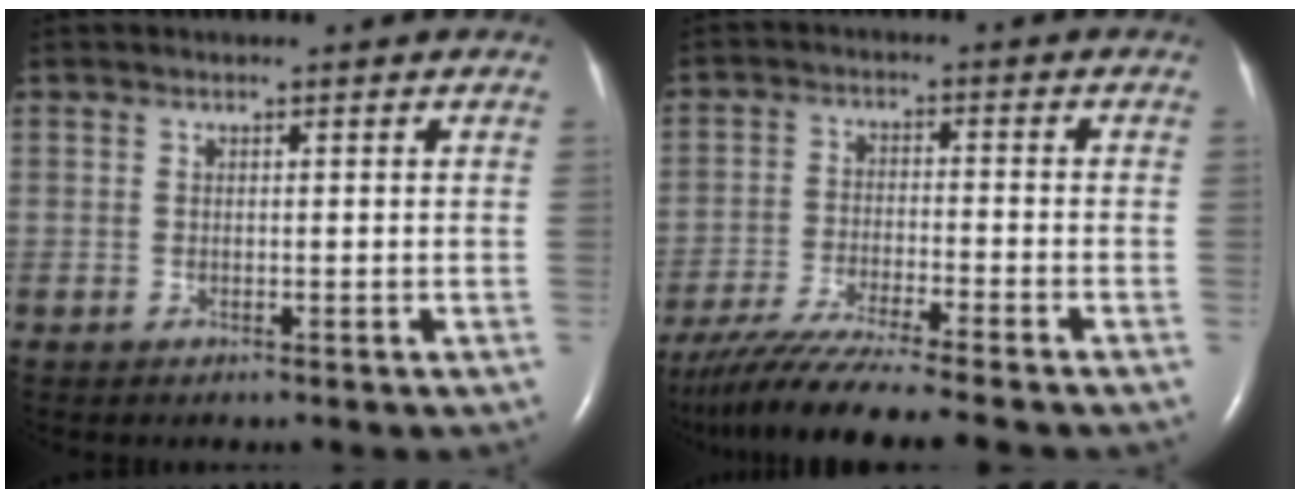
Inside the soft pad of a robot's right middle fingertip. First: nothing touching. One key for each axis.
{"total": 11.6, "fx": -9.9, "fy": -1.2, "fz": 5.8, "tx": -0.096, "ty": -0.033, "tz": -0.166}